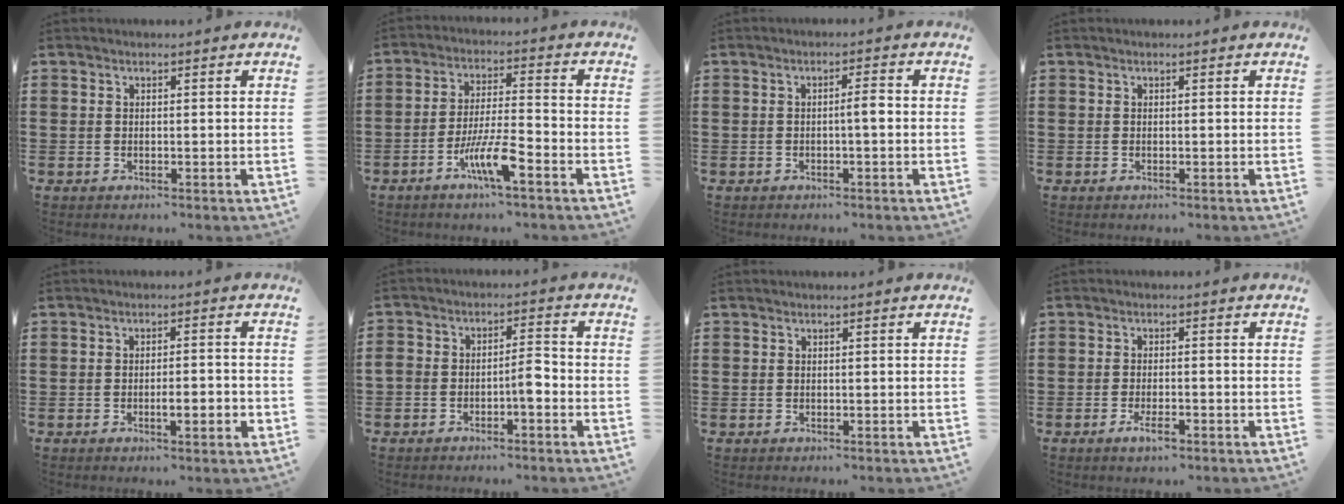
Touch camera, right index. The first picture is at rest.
{"total": 7.9, "force": [-4.2, 1.1, 6.6], "torque": [-0.132, -0.004, -0.079]}
{"total": 2.3, "force": [-0.3, 0.2, 2.2], "torque": [-0.042, 0.001, -0.007]}
{"total": 0.0}
{"total": 3.5, "force": [-1.2, 0.8, 3.2], "torque": [-0.053, 0.002, -0.021]}
{"total": 4.2, "force": [-2.1, 2.0, 3.1], "torque": [-0.059, 0.014, -0.041]}
{"total": 0.0}
{"total": 3.0, "force": [-1.6, 1.0, 2.4], "torque": [-0.046, -0.001, -0.030]}